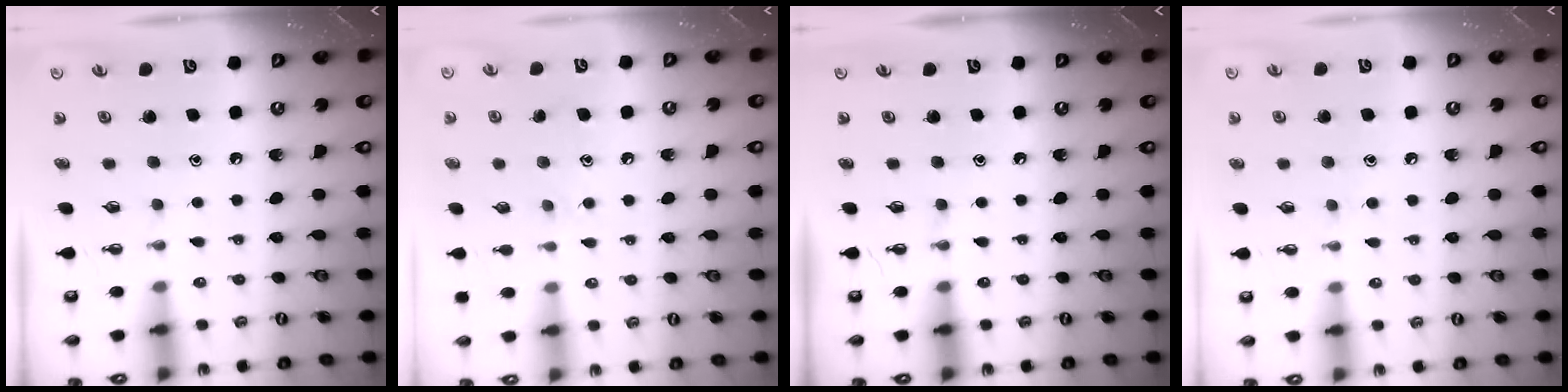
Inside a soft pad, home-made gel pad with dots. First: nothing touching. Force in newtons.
{"total": 7.1, "press": 7.1, "slide": 0.6}
{"total": 0.0}
{"total": 6.0, "press": 6.0, "slide": 0.5}